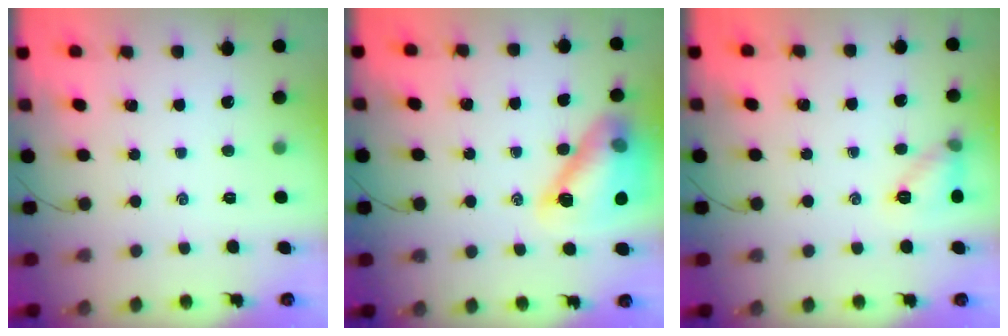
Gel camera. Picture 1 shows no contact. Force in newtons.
{"total": 14.3, "press": 14.0, "slide": 2.8}
{"total": 8.3, "press": 8.2, "slide": 1.2}